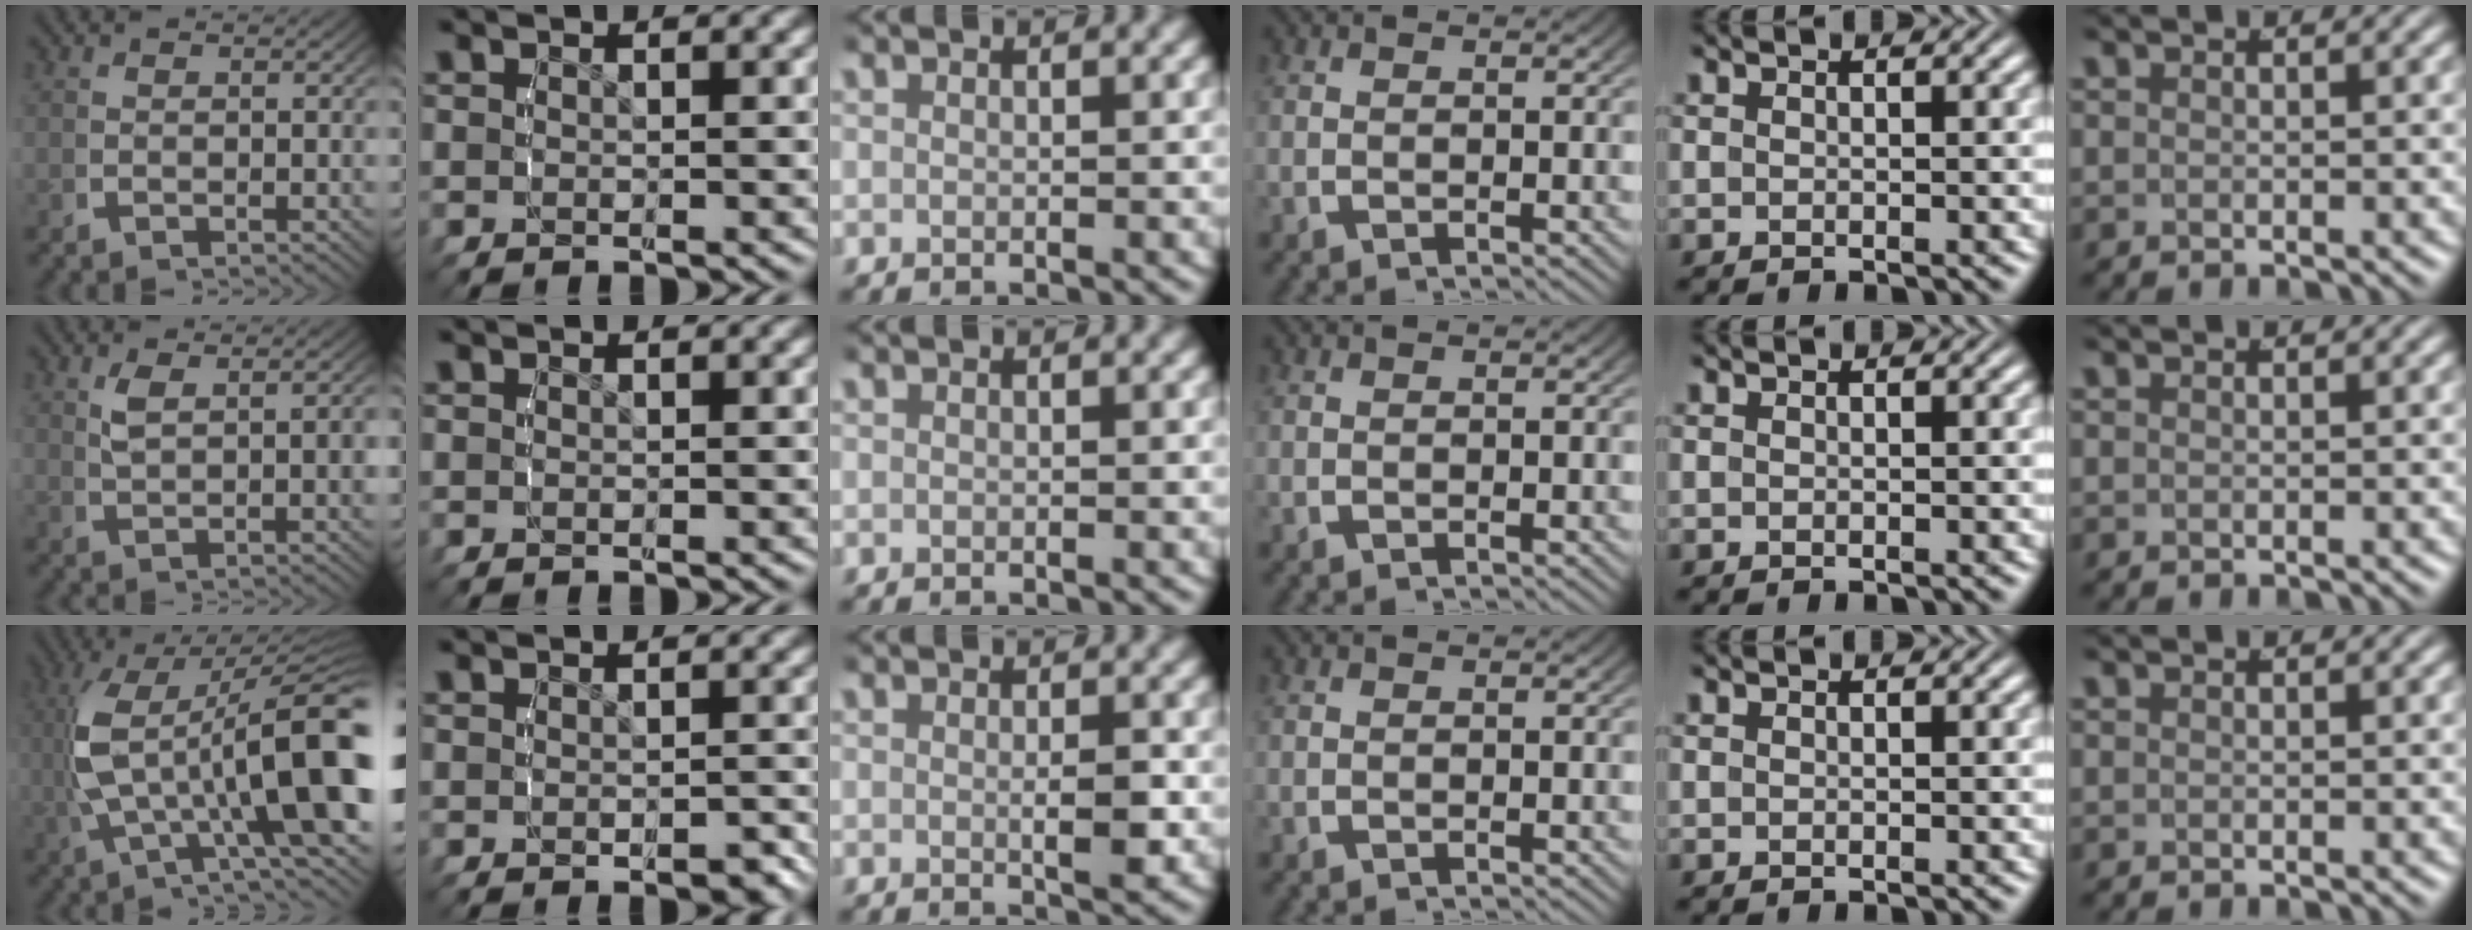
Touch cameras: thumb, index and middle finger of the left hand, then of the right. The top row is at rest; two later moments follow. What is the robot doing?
{"motion": "lift_and_place", "object": "button"}